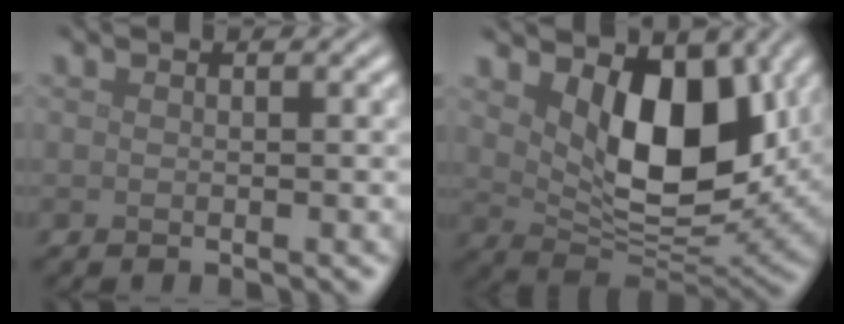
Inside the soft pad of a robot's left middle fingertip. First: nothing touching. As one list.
[{"total": 9.1, "force": [2.7, 5.1, 7.0], "torque": [-0.117, -0.024, 0.050]}]